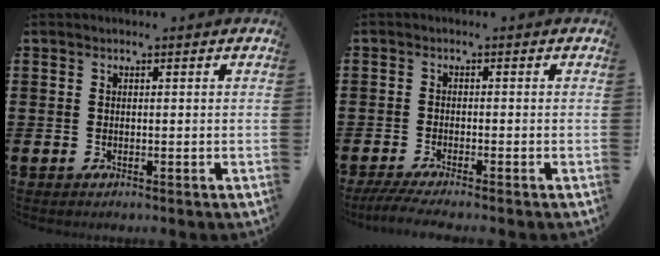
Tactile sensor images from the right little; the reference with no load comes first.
{"total": 2.3, "force": [-1.8, 0.0, 1.5], "torque": [-0.030, -0.004, -0.034]}